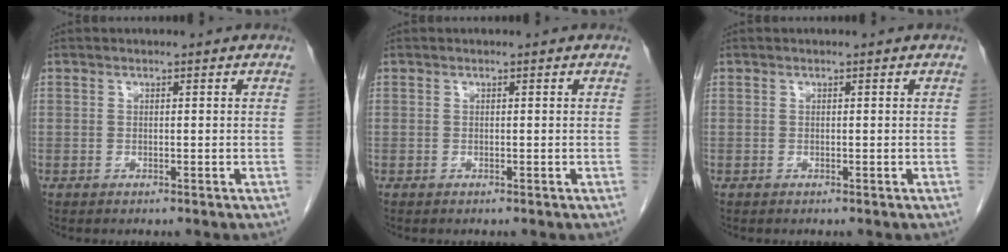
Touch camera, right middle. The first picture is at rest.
{"total": 0.0}
{"total": 0.0}